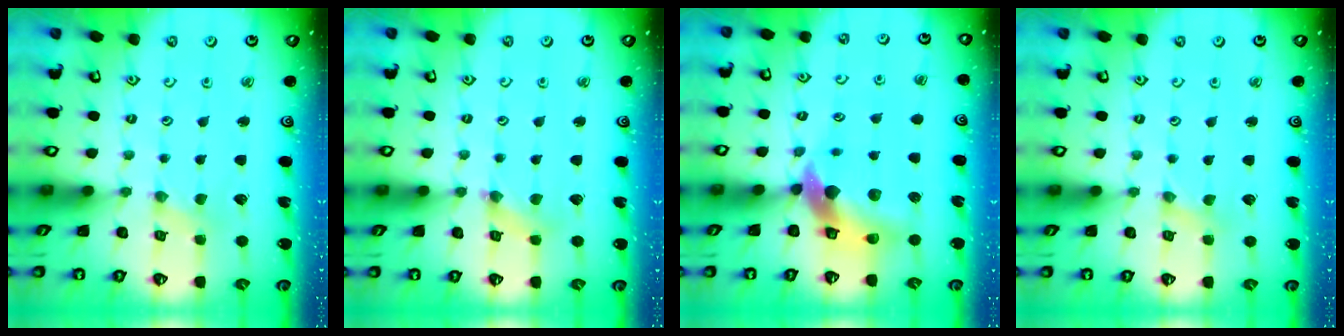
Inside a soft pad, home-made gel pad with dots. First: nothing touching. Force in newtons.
{"total": 1.4, "press": 1.3, "slide": 0.3}
{"total": 12.2, "press": 12.0, "slide": 1.9}
{"total": 0.0}